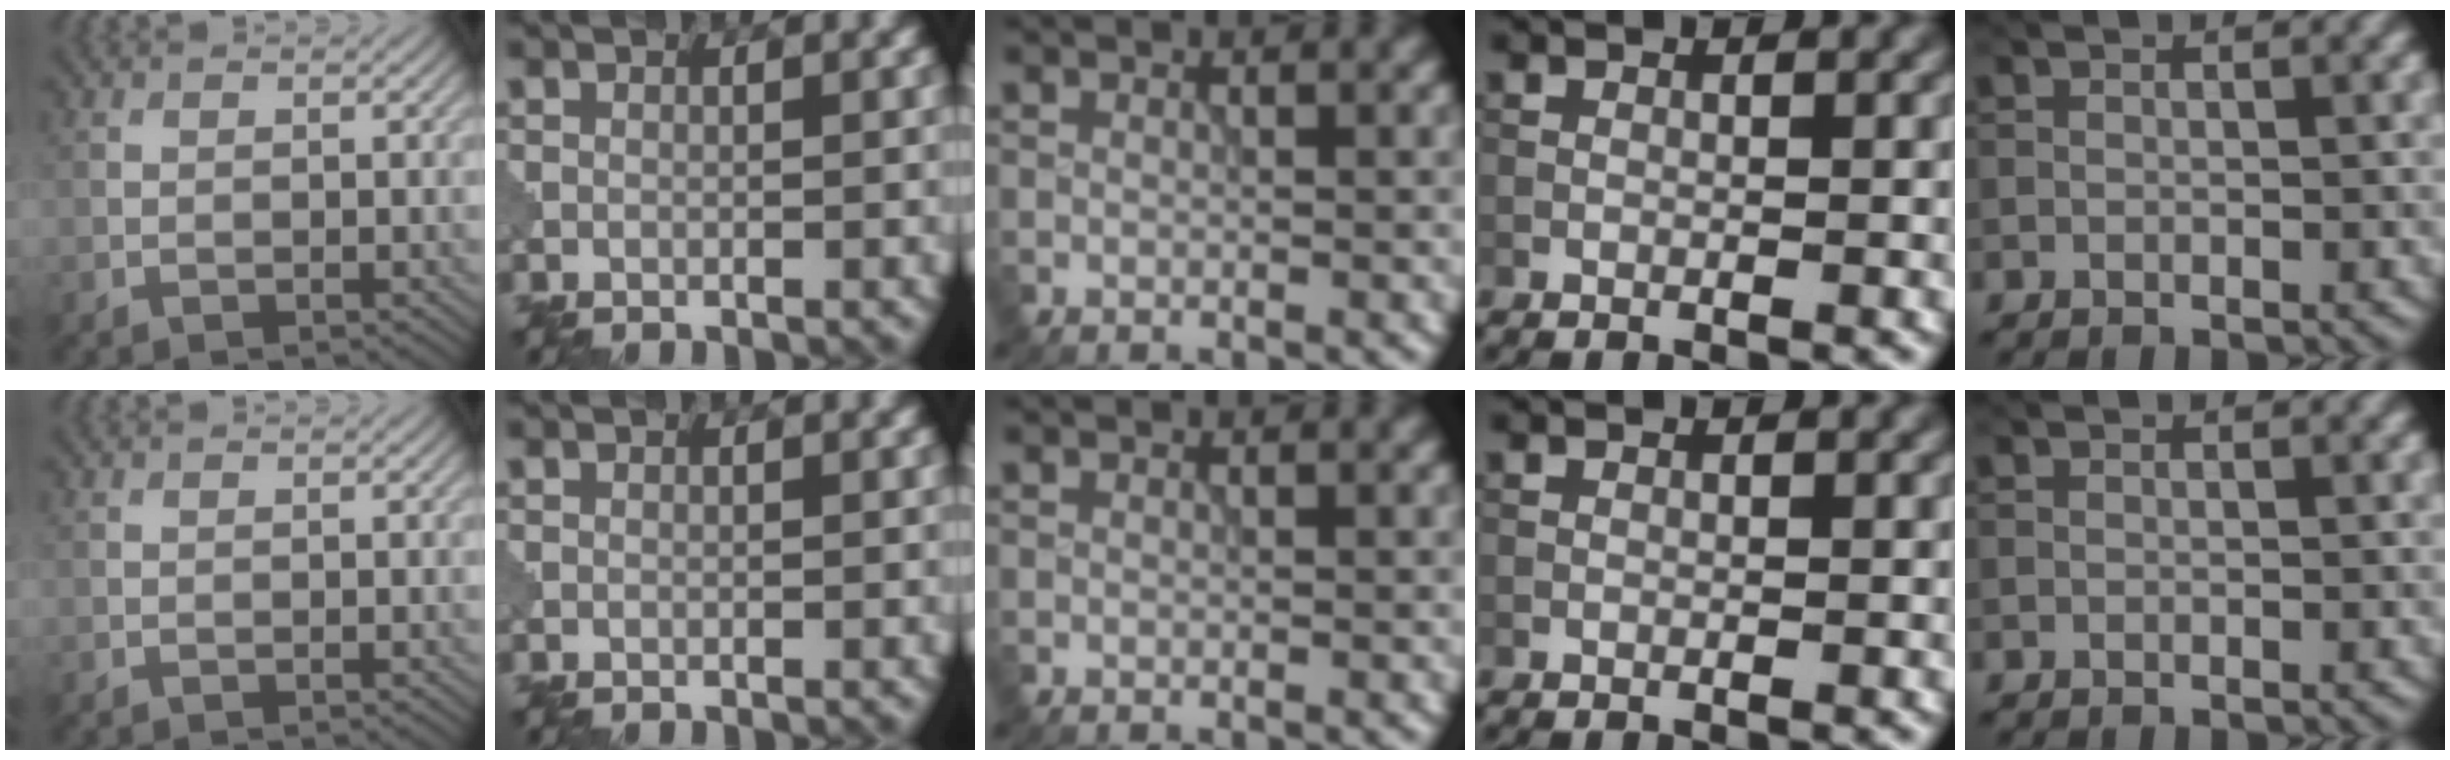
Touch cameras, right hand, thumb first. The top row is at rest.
{}